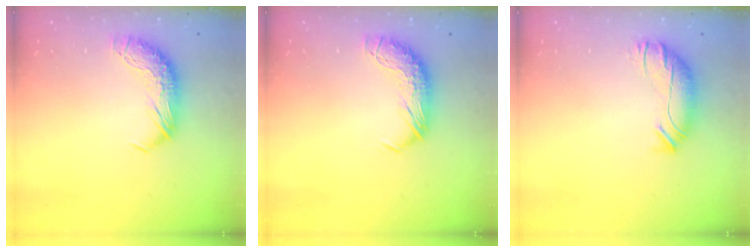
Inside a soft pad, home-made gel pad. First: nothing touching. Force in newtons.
{"total": 0.0}
{"total": 2.0, "press": 0.6, "slide": 1.9}